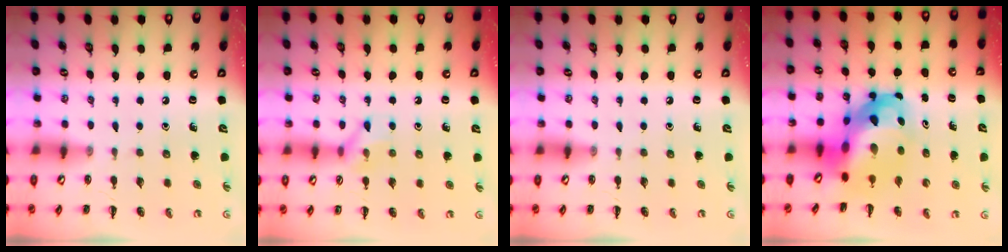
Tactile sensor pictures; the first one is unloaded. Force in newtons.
{"total": 7.2, "press": 7.2, "slide": 0.1}
{"total": 0.0}
{"total": 10.3, "press": 9.8, "slide": 3.0}